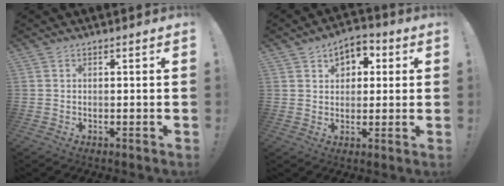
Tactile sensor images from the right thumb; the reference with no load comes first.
{"total": 6.5, "force": [2.5, 5.1, 3.1], "torque": [-0.038, -0.006, 0.043]}